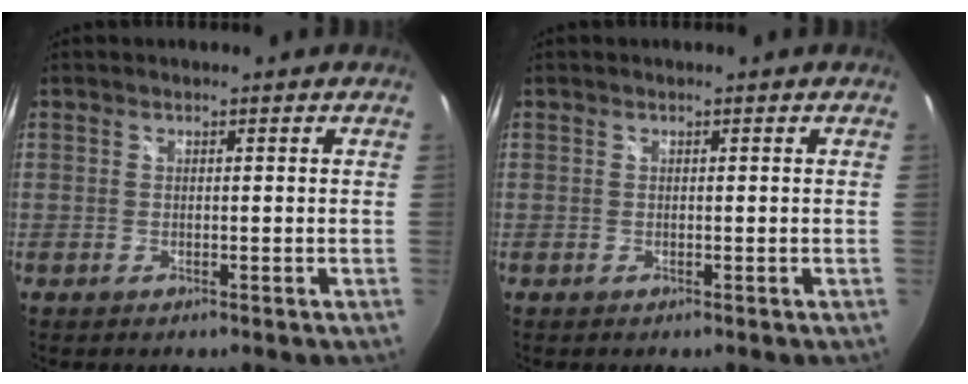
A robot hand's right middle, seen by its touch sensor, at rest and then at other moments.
{"total": 0.0}